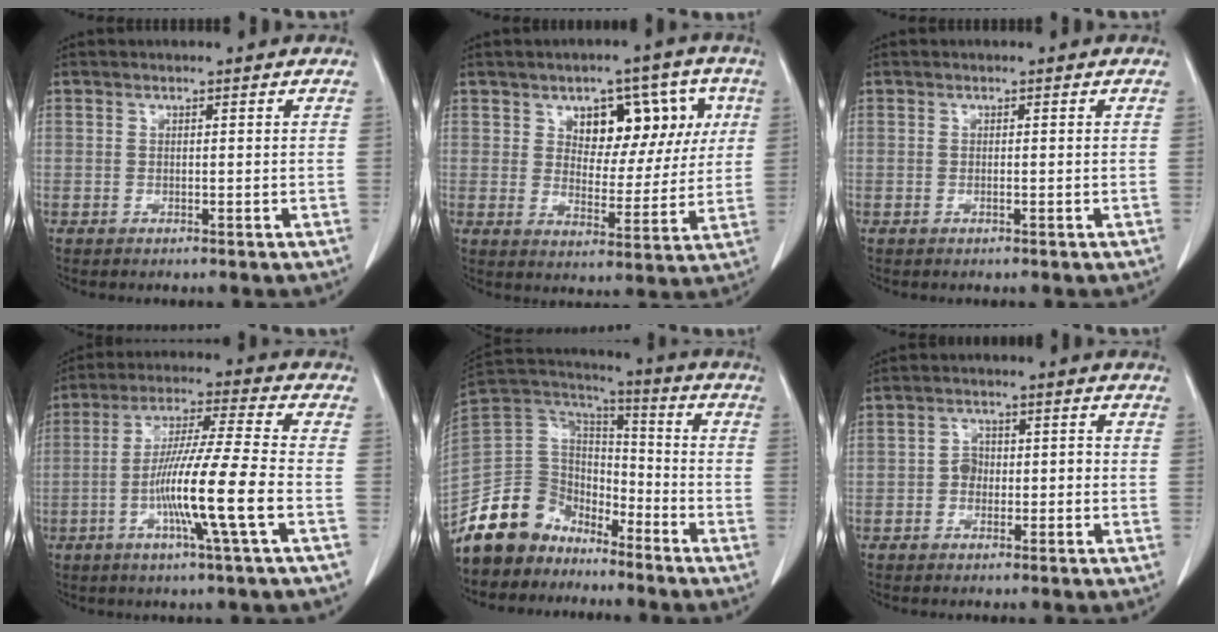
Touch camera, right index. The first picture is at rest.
{"total": 15.2, "force": [5.3, 9.3, 10.8], "torque": [-0.165, 0.033, 0.088]}
{"total": 0.6, "force": [-0.2, 0.2, 0.5], "torque": [-0.016, 0.001, -0.001]}
{"total": 13.7, "force": [-4.1, -0.9, 13.0], "torque": [-0.243, -0.008, -0.080]}
{"total": 15.0, "force": [-11.8, 8.4, 3.6], "torque": [-0.079, 0.053, -0.223]}
{"total": 3.7, "force": [-1.0, 2.7, 2.3], "torque": [-0.042, 0.024, -0.018]}